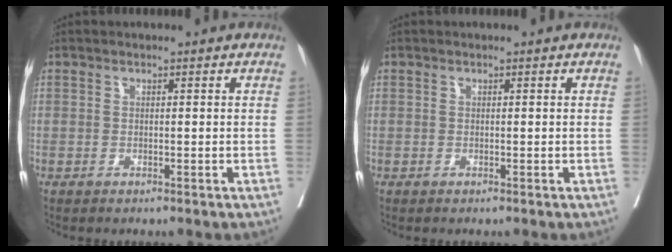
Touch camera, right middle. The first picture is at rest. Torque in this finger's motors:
{"motor_torque": [-0.01, -0.01, 0.00, 0.00]}